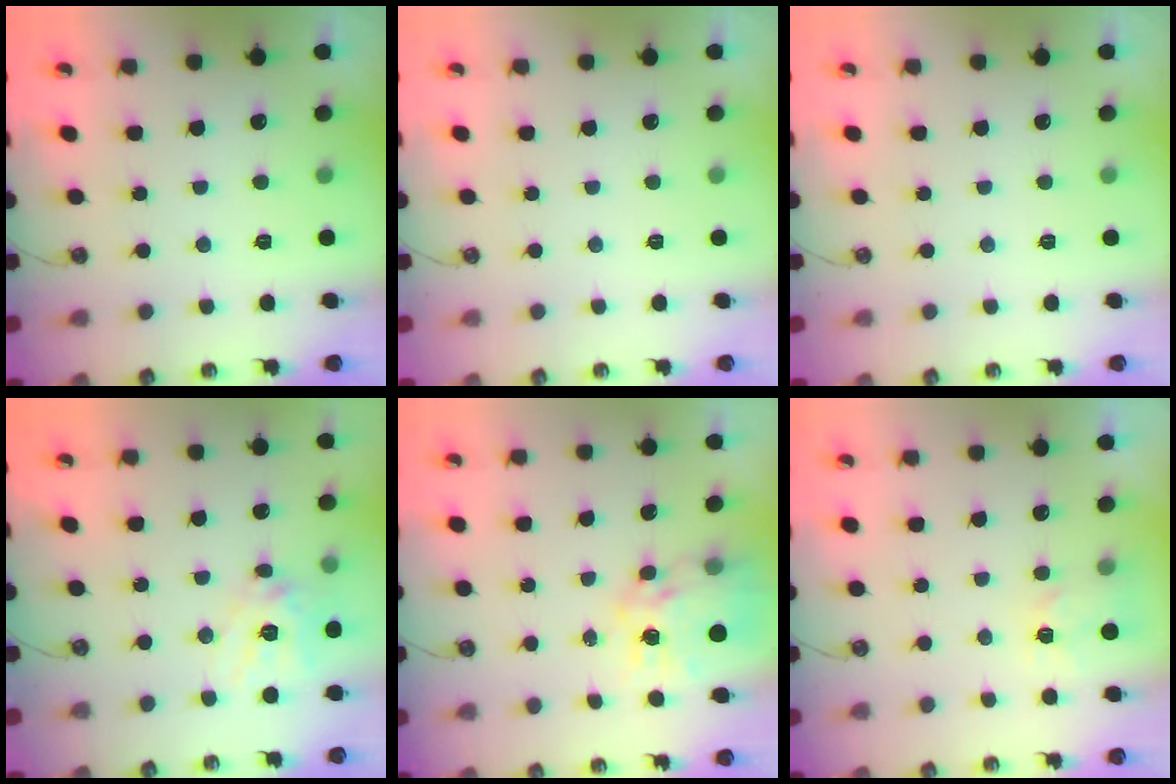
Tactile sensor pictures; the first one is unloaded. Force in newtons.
{"total": 0.0}
{"total": 0.0}
{"total": 13.1, "press": 13.0, "slide": 1.7}
{"total": 13.5, "press": 13.4, "slide": 1.4}
{"total": 2.9, "press": 2.8, "slide": 0.4}